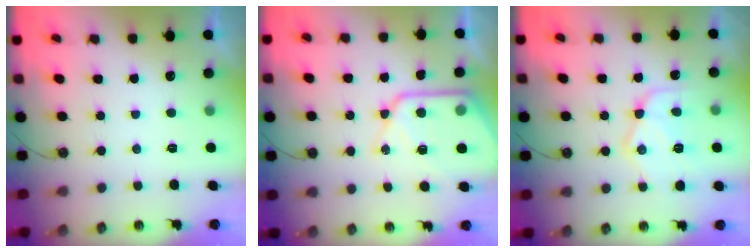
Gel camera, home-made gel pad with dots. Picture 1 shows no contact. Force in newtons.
{"total": 14.9, "press": 14.8, "slide": 1.5}
{"total": 15.1, "press": 15.0, "slide": 1.3}